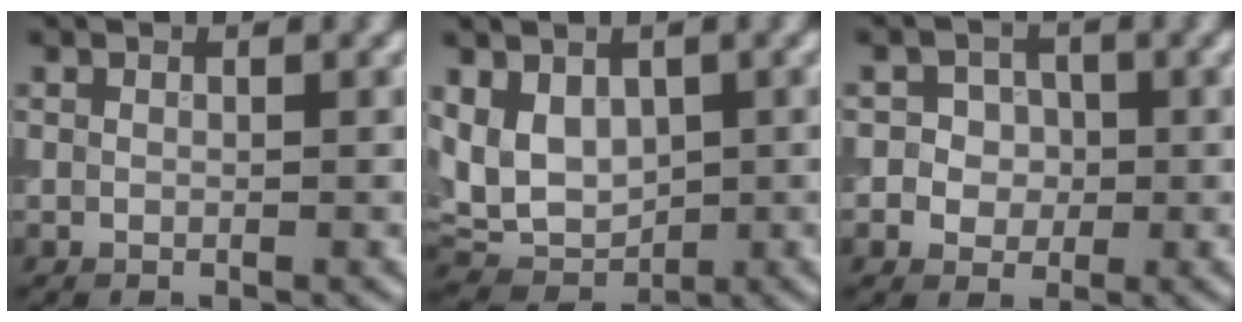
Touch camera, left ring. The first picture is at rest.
{"total": 5.2, "force": [0.8, 3.8, 3.4], "torque": [-0.072, -0.009, 0.010]}
{"total": 3.3, "force": [0.2, 3.0, 1.3], "torque": [-0.006, 0.011, -0.010]}